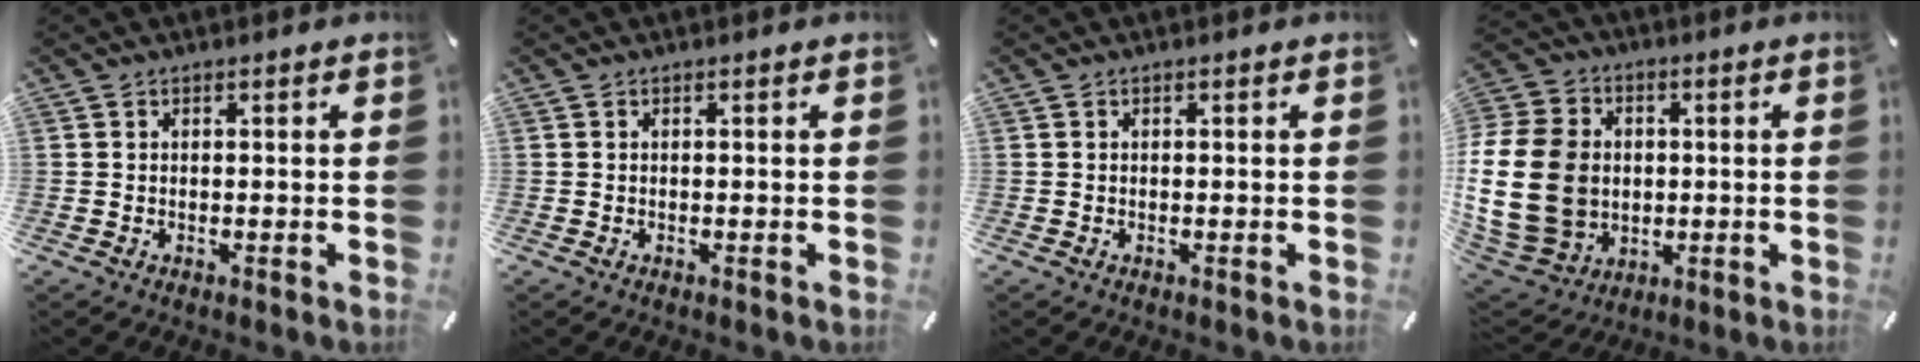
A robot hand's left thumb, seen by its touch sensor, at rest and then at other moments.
{"total": 0.0}
{"total": 0.0}
{"total": 21.4, "force": [-0.8, 17.4, 12.4], "torque": [-0.262, 0.006, -0.007]}